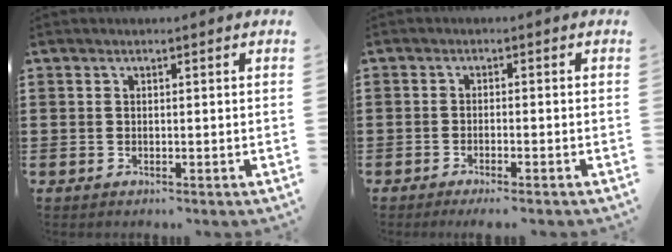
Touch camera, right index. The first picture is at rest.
{"total": 1.4, "force": [-1.2, -0.1, 0.7], "torque": [-0.012, -0.001, -0.022]}